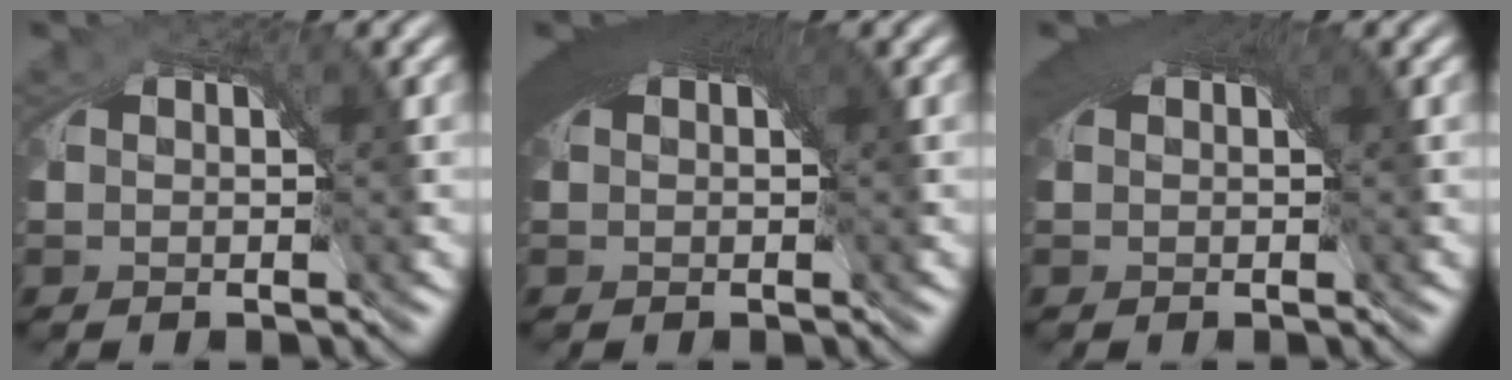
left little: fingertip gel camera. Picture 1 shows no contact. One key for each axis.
{"total": 5.9, "fx": 1.7, "fy": 2.1, "fz": 5.2, "tx": -0.064, "ty": 0.015, "tz": 0.019}
{"total": 3.5, "fx": 1.2, "fy": 1.1, "fz": 3.1, "tx": -0.035, "ty": 0.006, "tz": 0.015}